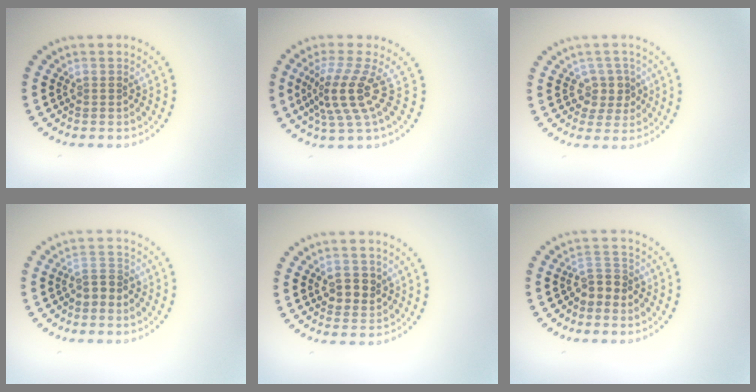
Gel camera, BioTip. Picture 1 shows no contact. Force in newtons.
{"total": 4.1, "press": 2.9, "slide": 3.0}
{"total": 2.3, "press": 1.9, "slide": 1.2}
{"total": 2.0, "press": 1.8, "slide": 1.0}
{"total": 2.5, "press": 2.4, "slide": 0.6}
{"total": 2.0, "press": 1.8, "slide": 0.9}